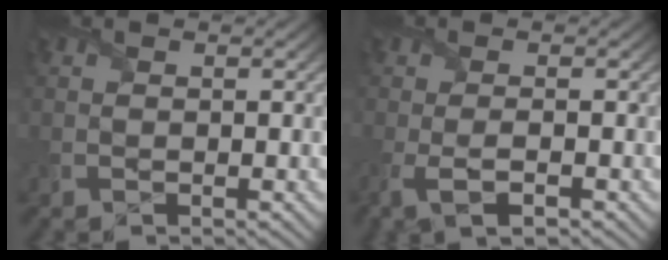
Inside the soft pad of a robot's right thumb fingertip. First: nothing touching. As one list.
[{"total": 3.1, "force": [-1.5, 0.7, 2.6], "torque": [-0.063, -0.005, -0.031]}]